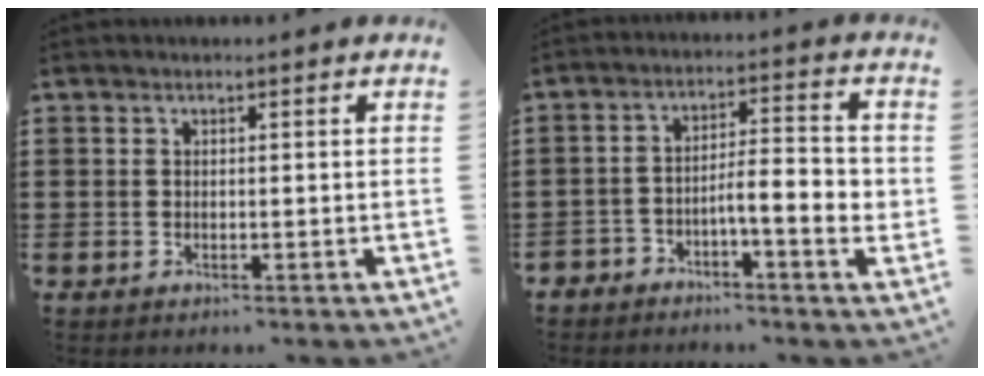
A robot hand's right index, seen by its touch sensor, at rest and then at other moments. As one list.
[{"total": 5.6, "force": [-2.8, 1.4, 4.7], "torque": [-0.089, -0.002, -0.054]}]